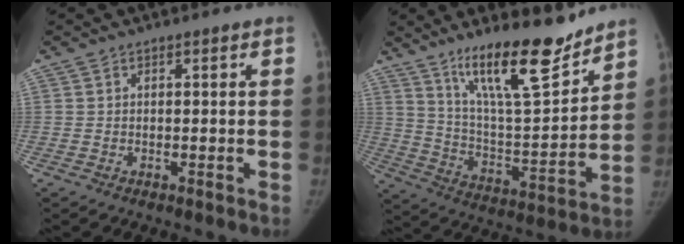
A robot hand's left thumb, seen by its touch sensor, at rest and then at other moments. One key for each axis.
{"total": 17.0, "fx": 11.9, "fy": 4.1, "fz": 11.4, "tx": -0.158, "ty": -0.080, "tz": 0.204}